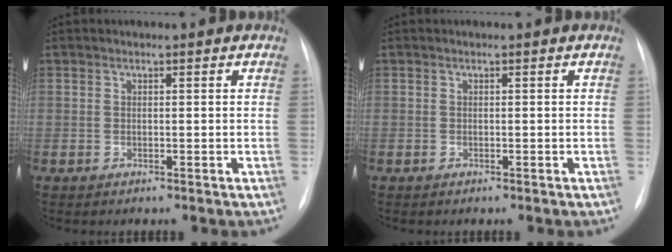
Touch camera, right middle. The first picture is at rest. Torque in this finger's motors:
{"motor_torque": [0.98, -0.97, 0.04, -0.08]}